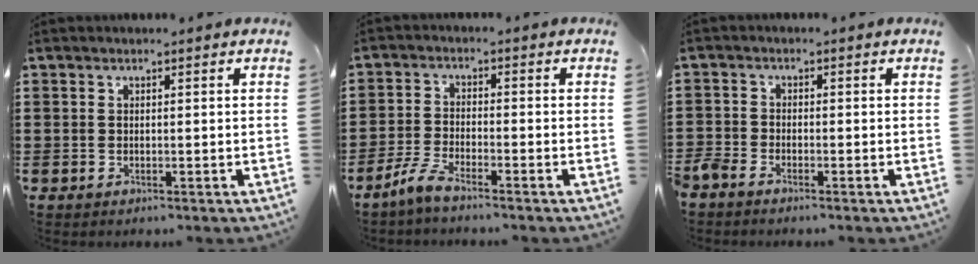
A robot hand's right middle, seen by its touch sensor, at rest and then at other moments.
{"total": 4.0, "force": [-3.2, 0.4, 2.3], "torque": [-0.067, -0.006, -0.068]}
{"total": 2.0, "force": [-1.9, 0.6, 0.5], "torque": [-0.027, -0.003, -0.043]}